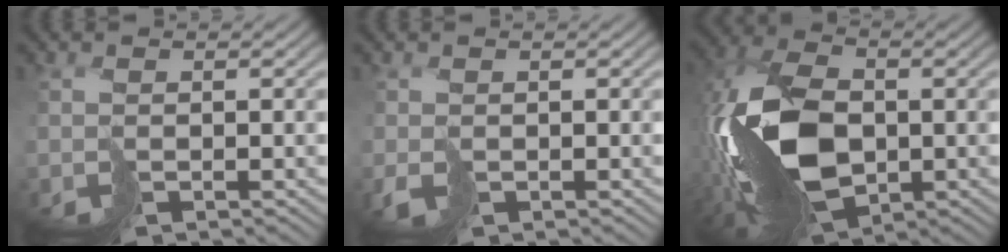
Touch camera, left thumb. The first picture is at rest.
{"total": 1.1, "force": [-0.4, 0.9, 0.5], "torque": [-0.022, -0.007, -0.005]}
{"total": 14.3, "force": [-3.0, 8.5, 11.1], "torque": [-0.260, -0.011, -0.058]}